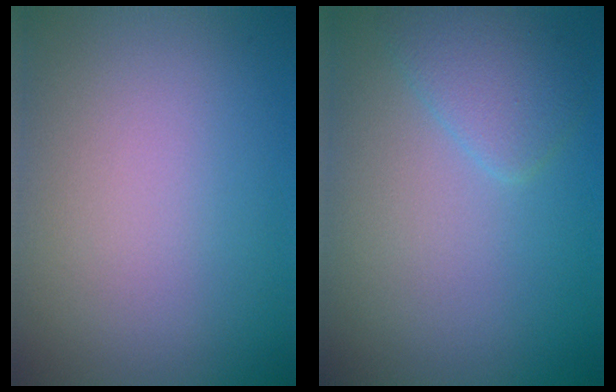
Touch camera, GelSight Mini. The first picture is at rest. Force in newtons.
{"total": 2.5, "press": 2.5, "slide": 0.1}